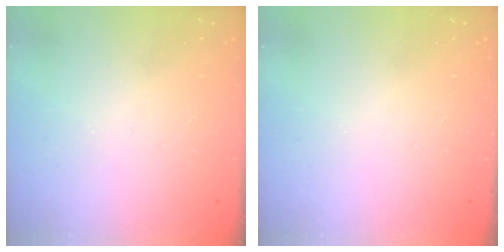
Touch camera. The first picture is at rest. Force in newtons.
{"total": 0.0}